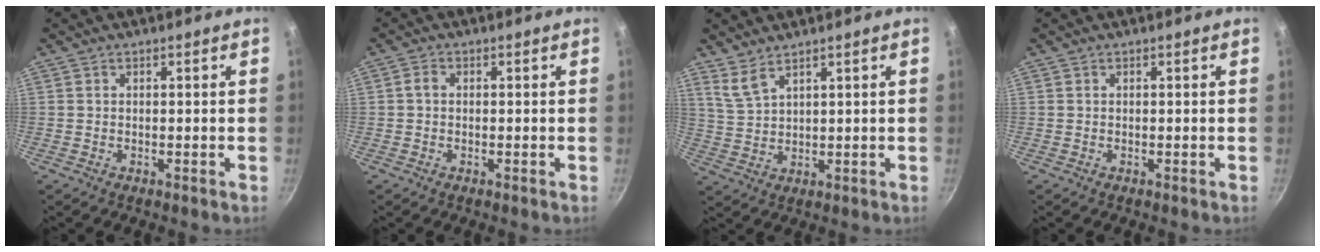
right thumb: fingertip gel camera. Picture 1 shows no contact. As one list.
[{"total": 1.6, "force": [0.1, 1.2, 1.0], "torque": [-0.019, 0.009, -0.001]}, {"total": 3.9, "force": [3.2, 1.0, 2.1], "torque": [-0.044, -0.022, 0.073]}, {"total": 0.0}]